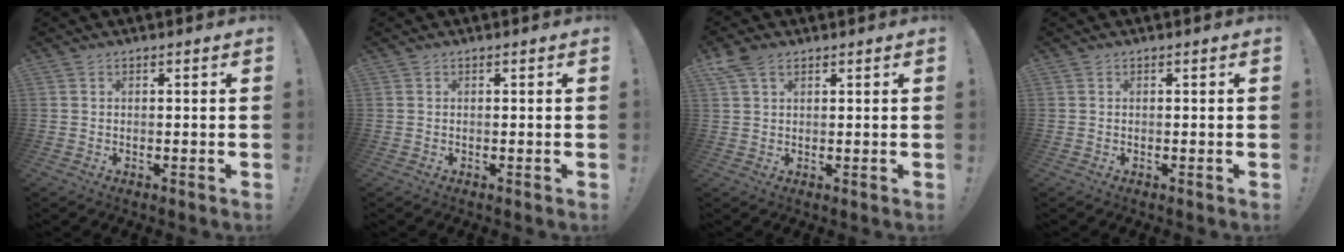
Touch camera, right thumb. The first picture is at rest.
{"total": 0.0}
{"total": 4.7, "force": [2.8, 2.6, 2.7], "torque": [-0.051, -0.006, 0.056]}
{"total": 0.0}